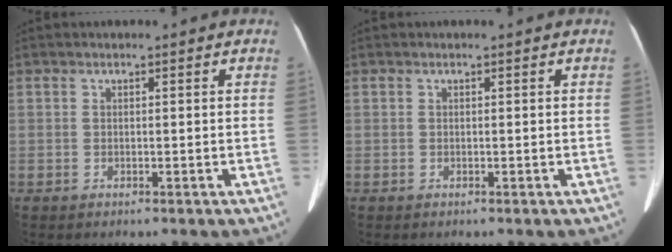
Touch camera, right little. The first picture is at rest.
{"total": 0.0}